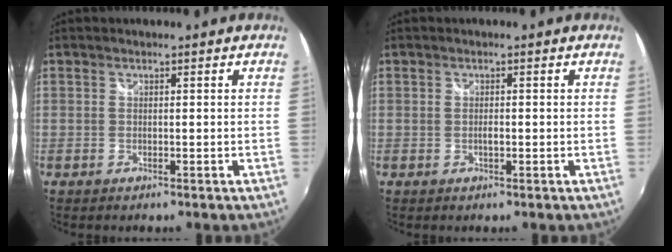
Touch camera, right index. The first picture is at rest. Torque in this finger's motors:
{"motor_torque": [0.30, -0.05, 0.13, 0.03]}